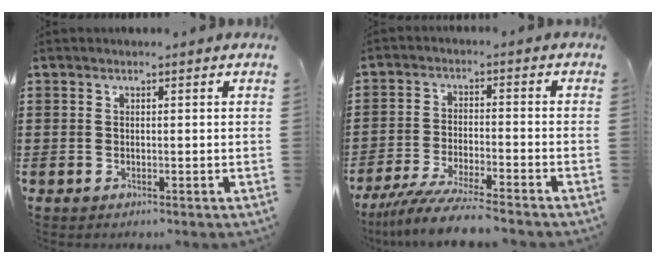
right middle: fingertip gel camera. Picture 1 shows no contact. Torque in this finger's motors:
{"motor_torque": [1.48, -0.65, 0.51, 0.14]}